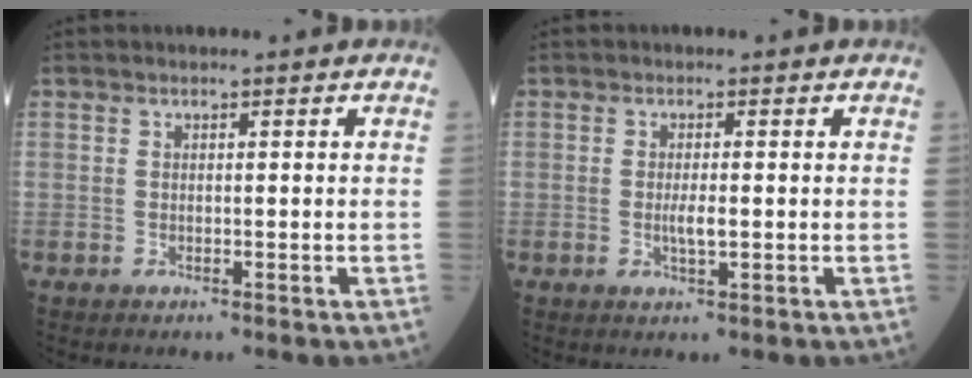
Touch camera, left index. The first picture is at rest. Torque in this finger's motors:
{"motor_torque": [0.55, 0.08, 0.07, 0.02]}